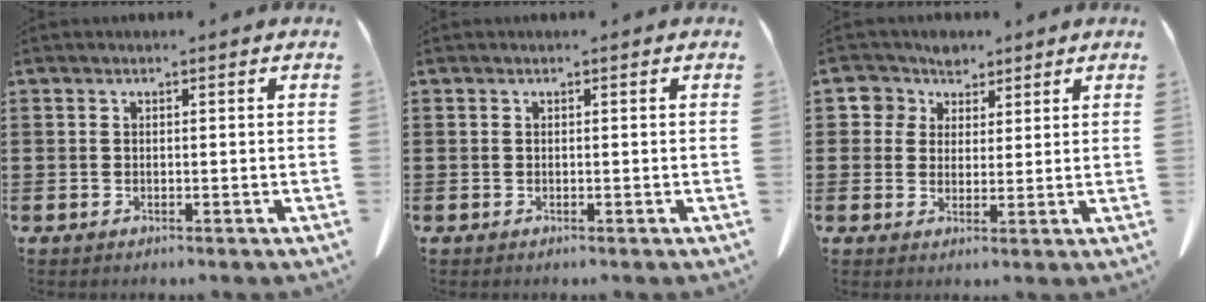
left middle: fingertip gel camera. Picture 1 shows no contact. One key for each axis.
{"total": 0.0}
{"total": 4.6, "fx": 2.7, "fy": 3.7, "fz": 0.6, "tx": -0.029, "ty": 0.005, "tz": 0.045}